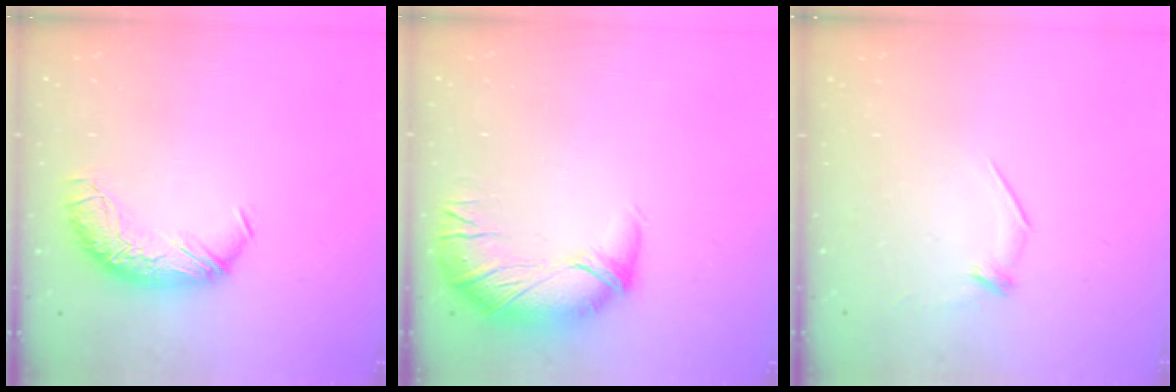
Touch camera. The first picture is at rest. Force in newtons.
{"total": 2.9, "press": 0.7, "slide": 2.8}
{"total": 6.2, "press": 6.1, "slide": 0.8}